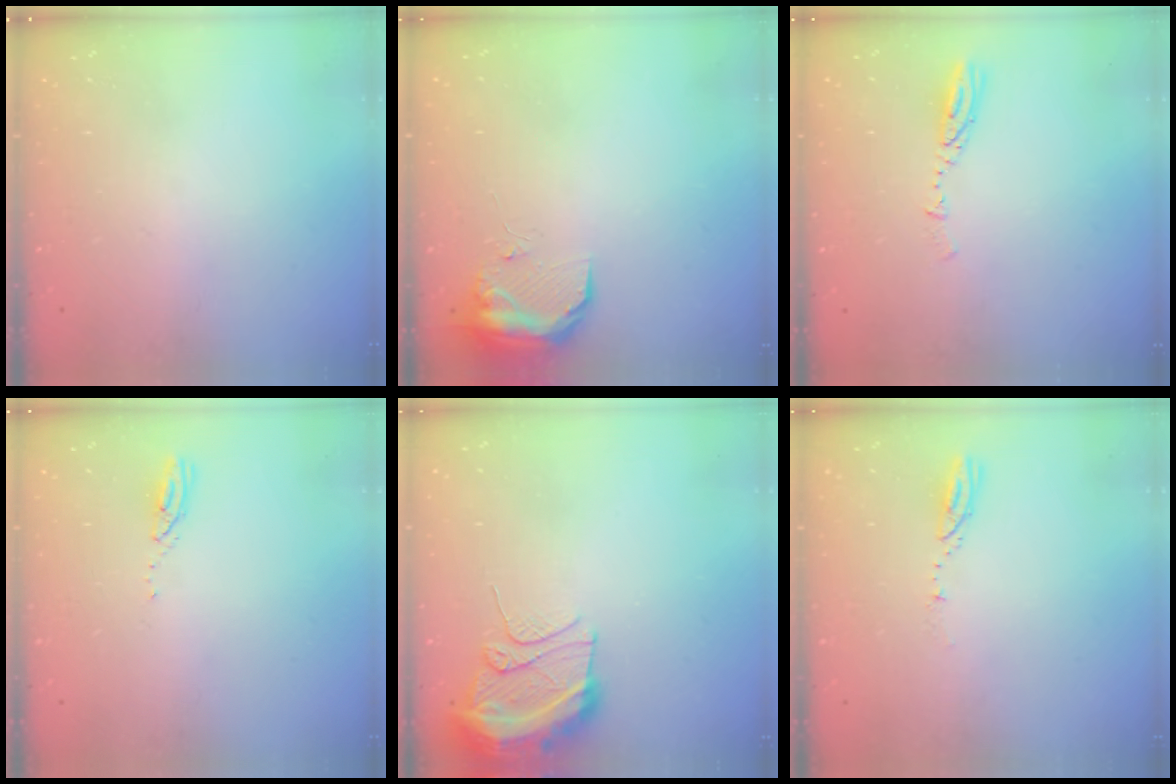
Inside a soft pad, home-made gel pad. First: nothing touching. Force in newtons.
{"total": 17.0, "press": 11.4, "slide": 12.7}
{"total": 3.6, "press": 3.5, "slide": 0.4}
{"total": 3.0, "press": 3.0, "slide": 0.2}
{"total": 12.4, "press": 12.3, "slide": 1.6}
{"total": 3.1, "press": 3.1, "slide": 0.3}